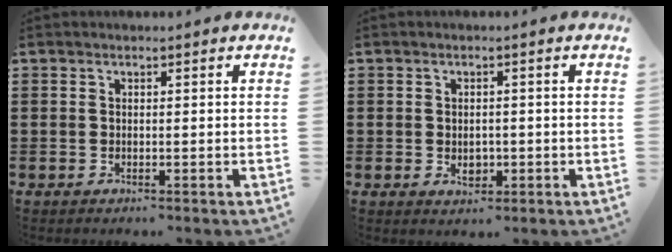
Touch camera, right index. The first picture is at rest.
{"total": 2.2, "force": [-0.4, 1.6, 1.5], "torque": [-0.020, 0.001, -0.011]}